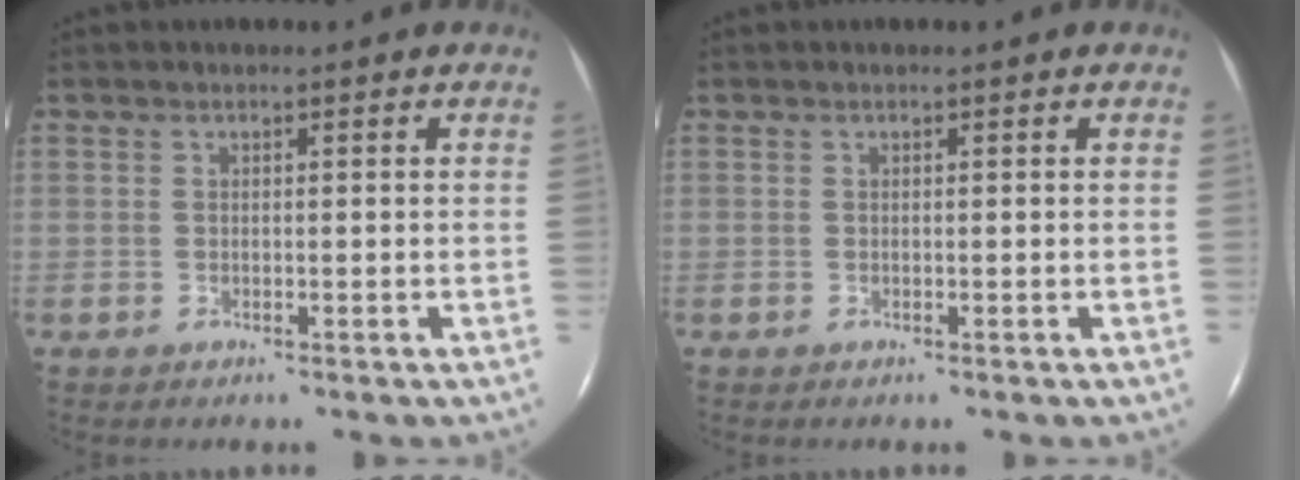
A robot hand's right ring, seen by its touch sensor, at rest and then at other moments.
{"total": 0.0}